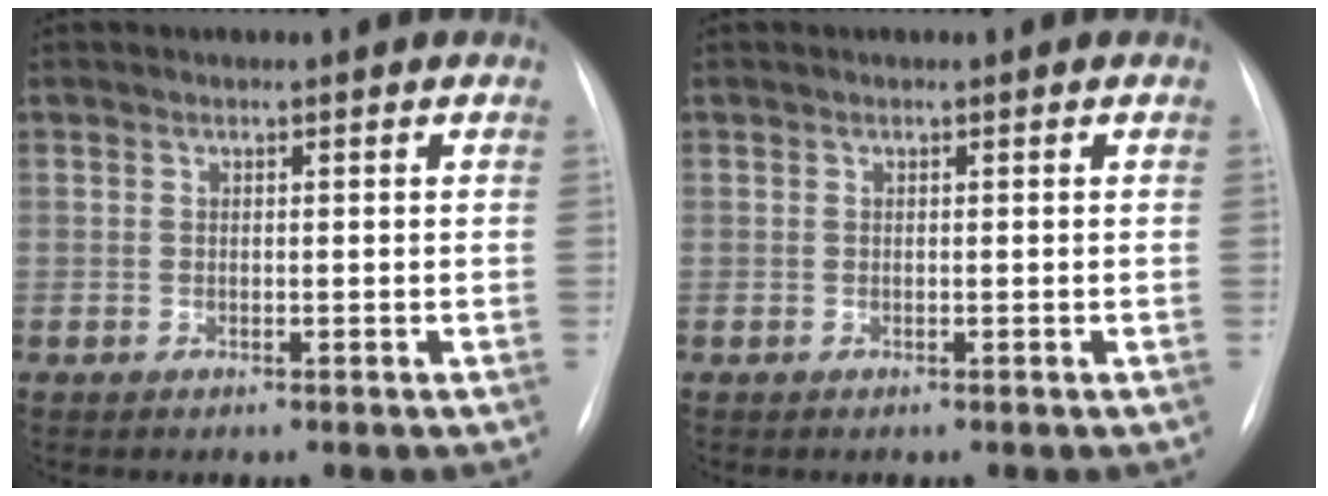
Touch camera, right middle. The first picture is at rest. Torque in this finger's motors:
{"motor_torque": [-0.02, -0.02, 0.00, 0.00]}